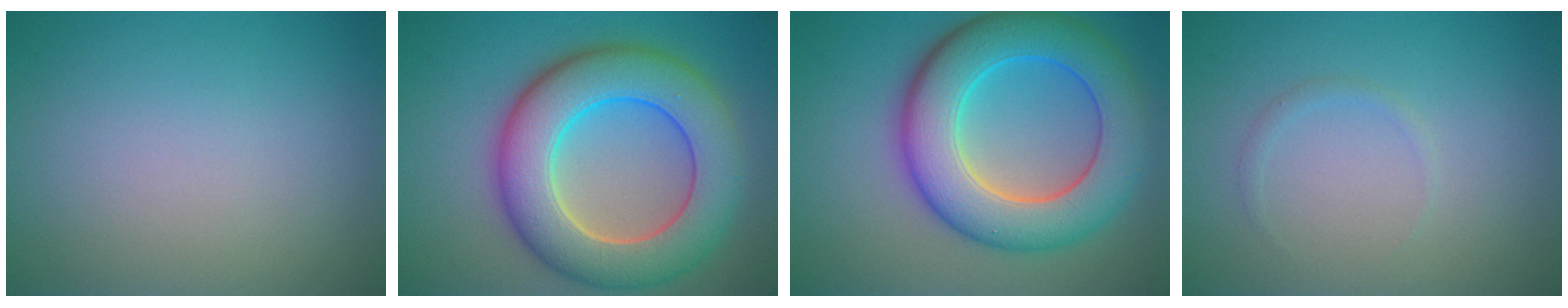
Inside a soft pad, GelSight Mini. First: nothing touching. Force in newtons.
{"total": 10.4, "press": 10.4, "slide": 0.3}
{"total": 10.0, "press": 10.0, "slide": 0.4}
{"total": 0.7, "press": 0.7, "slide": 0.1}